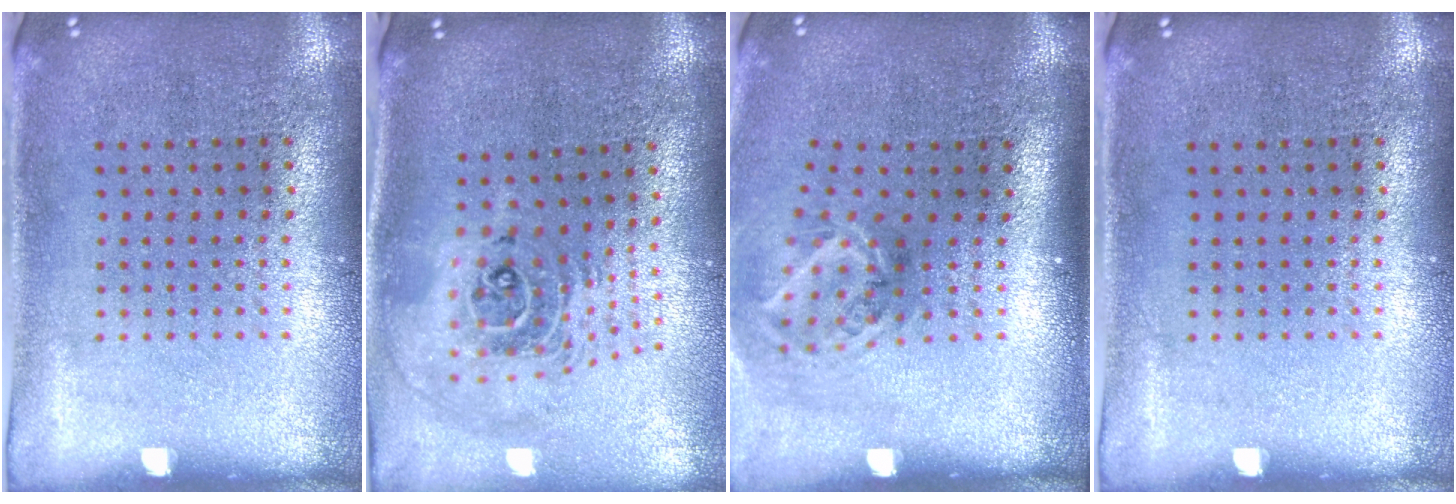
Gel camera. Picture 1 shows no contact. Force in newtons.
{"total": 2.3, "press": 1.8, "slide": 1.5}
{"total": 1.9, "press": 1.2, "slide": 1.5}
{"total": 0.0}